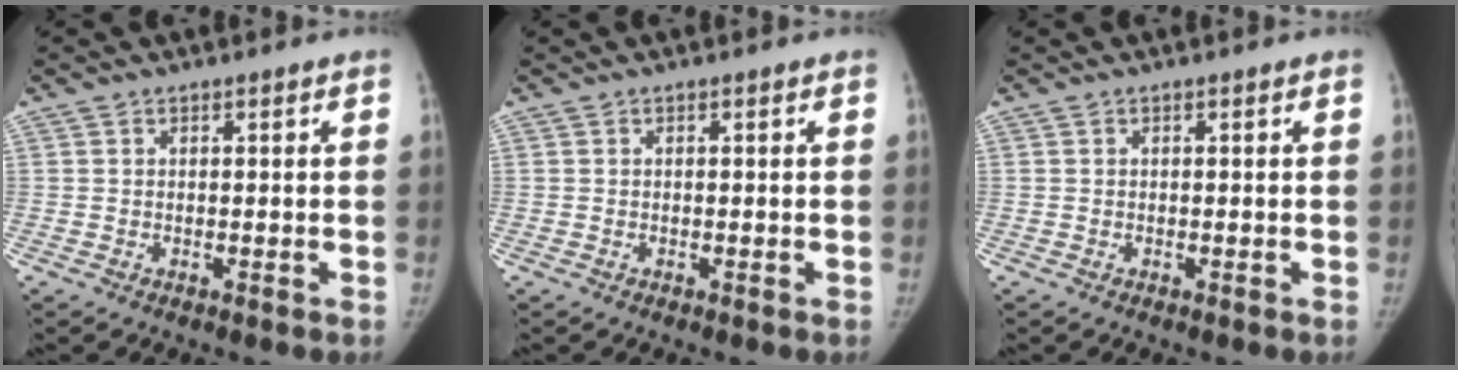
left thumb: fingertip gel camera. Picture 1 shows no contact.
{"total": 0.0}
{"total": 0.0}